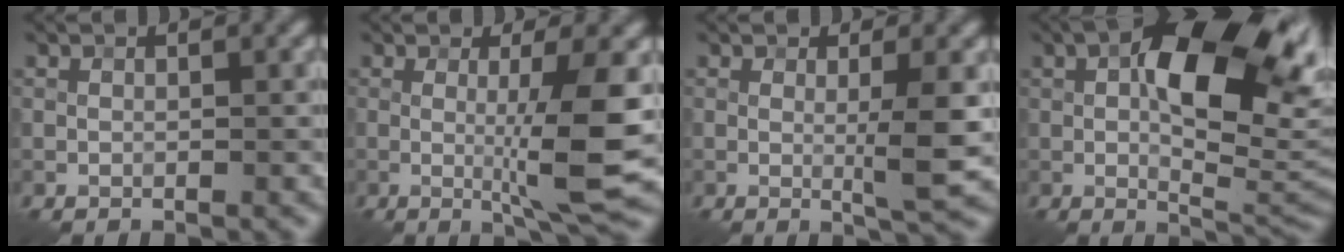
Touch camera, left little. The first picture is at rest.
{"total": 7.0, "force": [-0.3, 1.1, 6.9], "torque": [-0.105, -0.011, -0.003]}
{"total": 3.2, "force": [0.0, 0.4, 3.2], "torque": [-0.052, -0.007, -0.002]}
{"total": 11.8, "force": [1.7, 4.8, 10.6], "torque": [-0.162, 0.010, 0.025]}